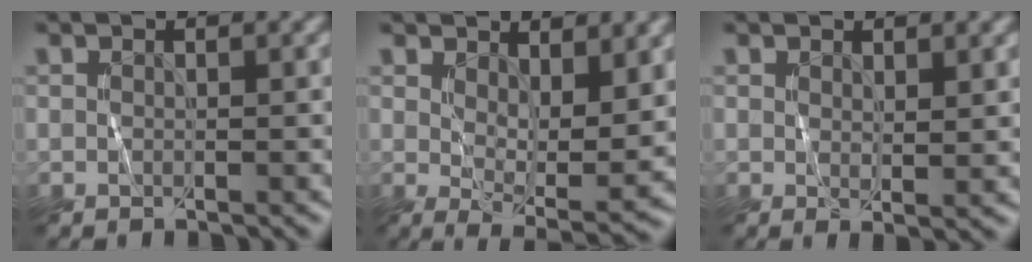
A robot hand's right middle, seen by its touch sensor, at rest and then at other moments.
{"total": 6.3, "force": [2.1, 2.2, 5.5], "torque": [-0.098, -0.016, 0.044]}
{"total": 1.3, "force": [0.9, 0.3, 1.0], "torque": [-0.017, -0.006, 0.015]}